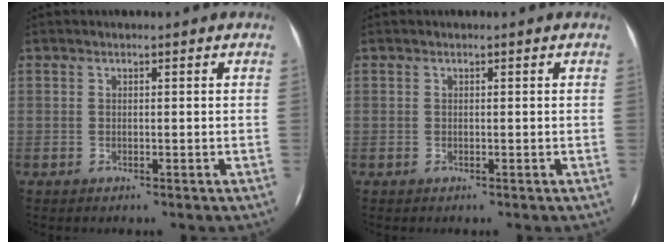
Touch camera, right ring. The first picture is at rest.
{"total": 0.0}